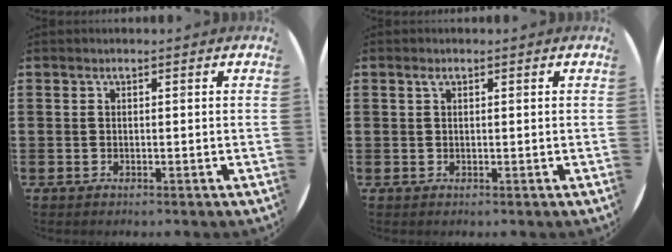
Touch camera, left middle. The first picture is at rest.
{"total": 0.7, "force": [0.4, 0.4, 0.5], "torque": [-0.003, -0.001, 0.006]}